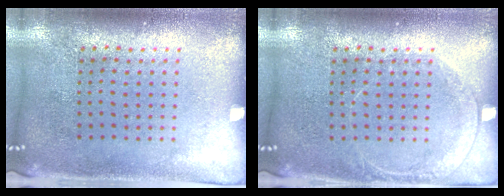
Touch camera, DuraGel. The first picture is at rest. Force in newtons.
{"total": 1.3, "press": 1.3, "slide": 0.2}